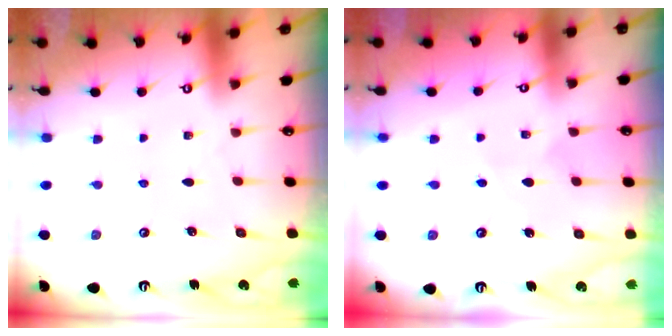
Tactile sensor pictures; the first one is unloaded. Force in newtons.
{"total": 4.3, "press": 4.1, "slide": 1.1}